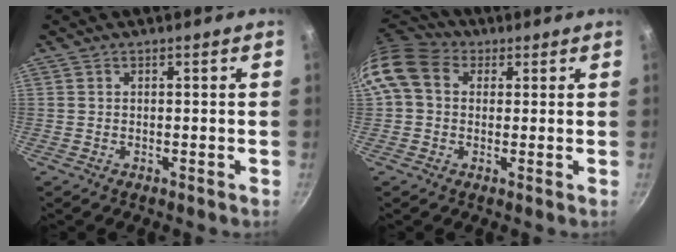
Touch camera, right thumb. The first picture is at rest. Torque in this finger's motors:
{"motor_torque": [0.21, 0.43, 0.51, -0.48, 0.35]}